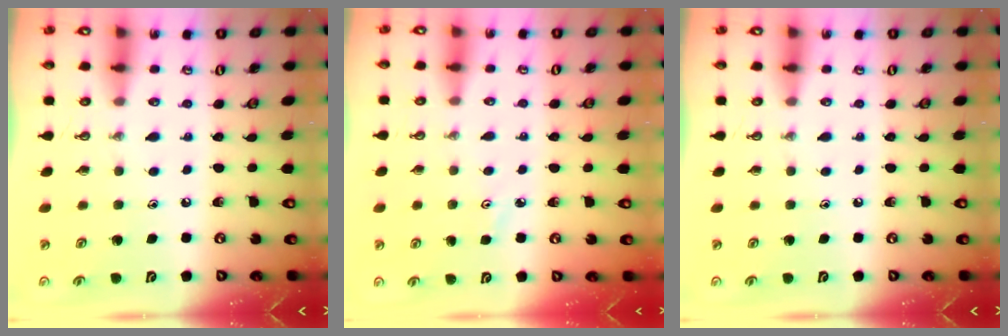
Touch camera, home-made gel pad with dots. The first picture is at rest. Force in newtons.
{"total": 2.8, "press": 2.8, "slide": 0.4}
{"total": 0.0}